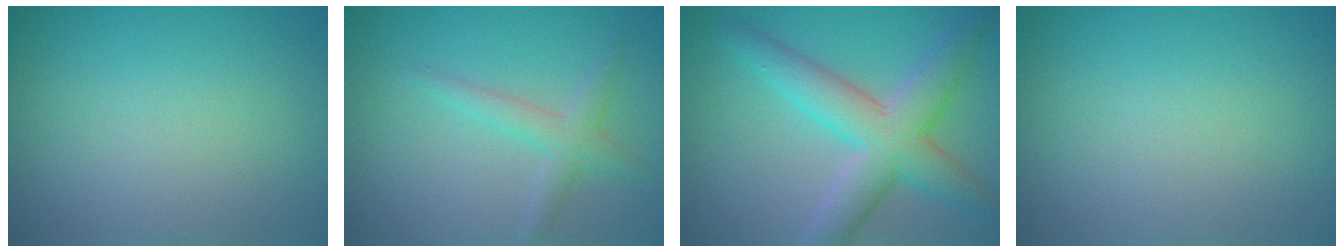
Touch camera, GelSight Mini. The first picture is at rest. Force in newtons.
{"total": 2.3, "press": 2.3, "slide": 0.0}
{"total": 6.6, "press": 6.6, "slide": 0.2}
{"total": 0.0}